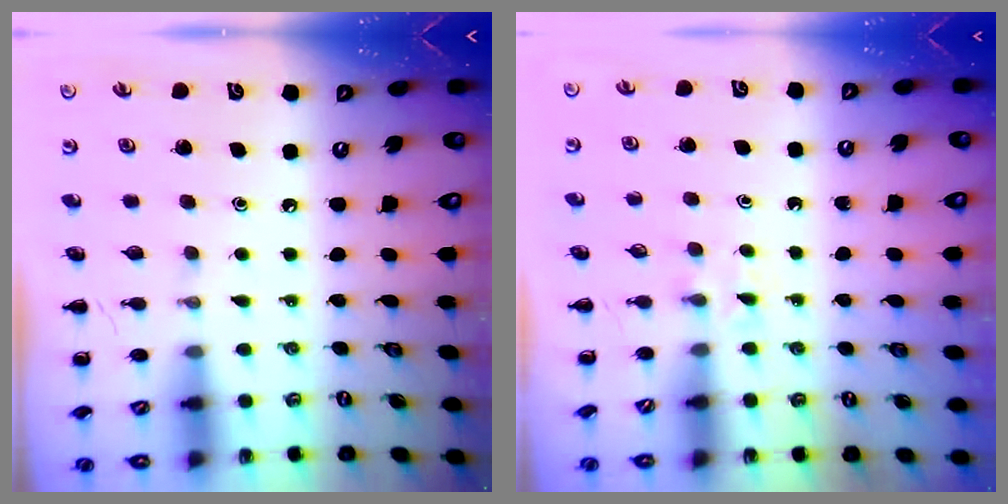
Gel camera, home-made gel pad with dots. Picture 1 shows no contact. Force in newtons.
{"total": 2.4, "press": 2.0, "slide": 1.2}